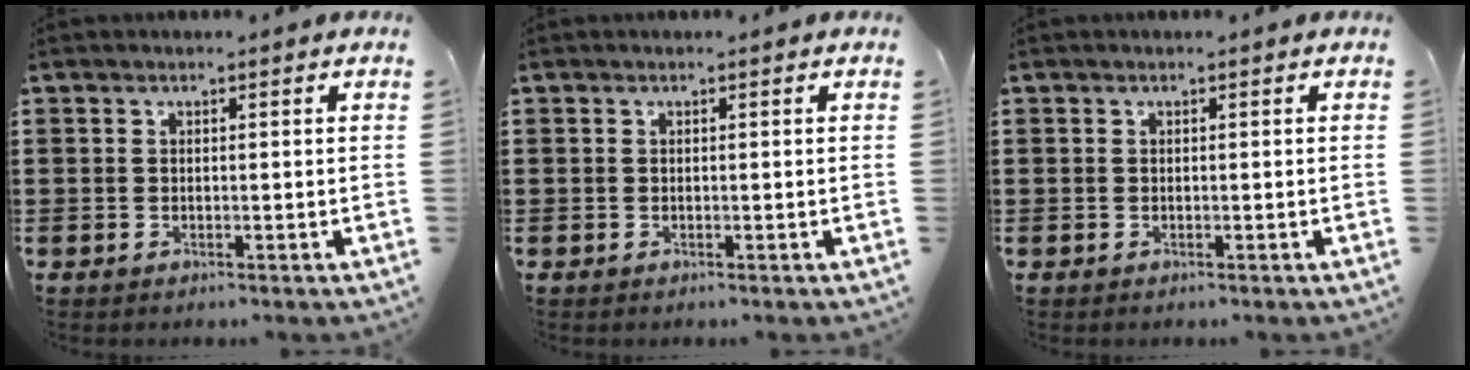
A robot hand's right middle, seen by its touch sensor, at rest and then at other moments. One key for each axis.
{"total": 0.0}
{"total": 0.0}